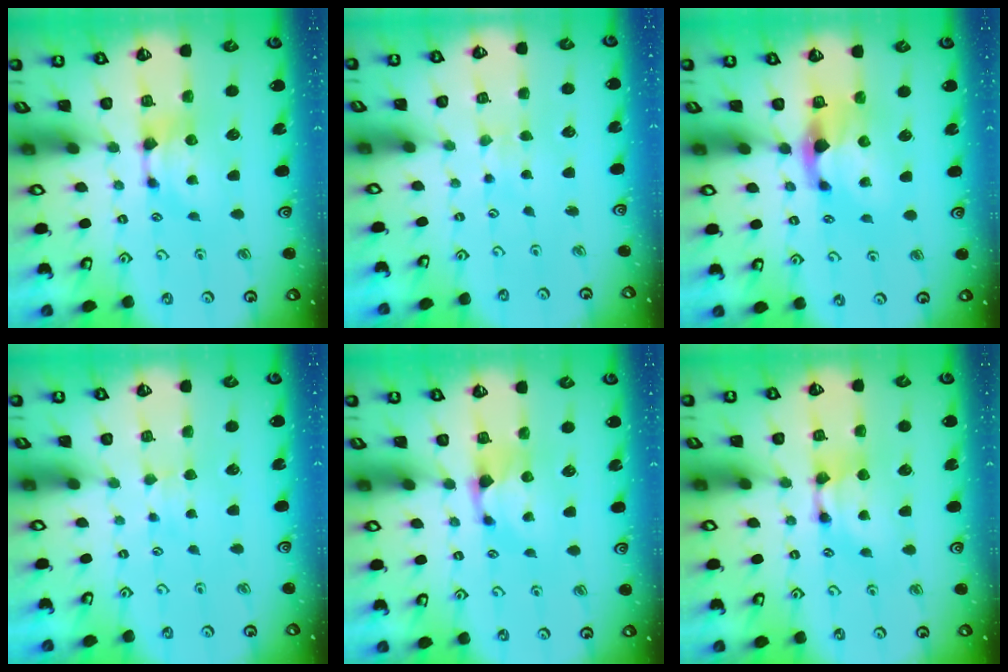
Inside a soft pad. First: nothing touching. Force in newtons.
{"total": 3.4, "press": 3.4, "slide": 0.1}
{"total": 3.0, "press": 2.6, "slide": 1.4}
{"total": 2.6, "press": 2.5, "slide": 0.2}
{"total": 0.9, "press": 0.5, "slide": 0.7}
{"total": 2.0, "press": 2.0, "slide": 0.1}